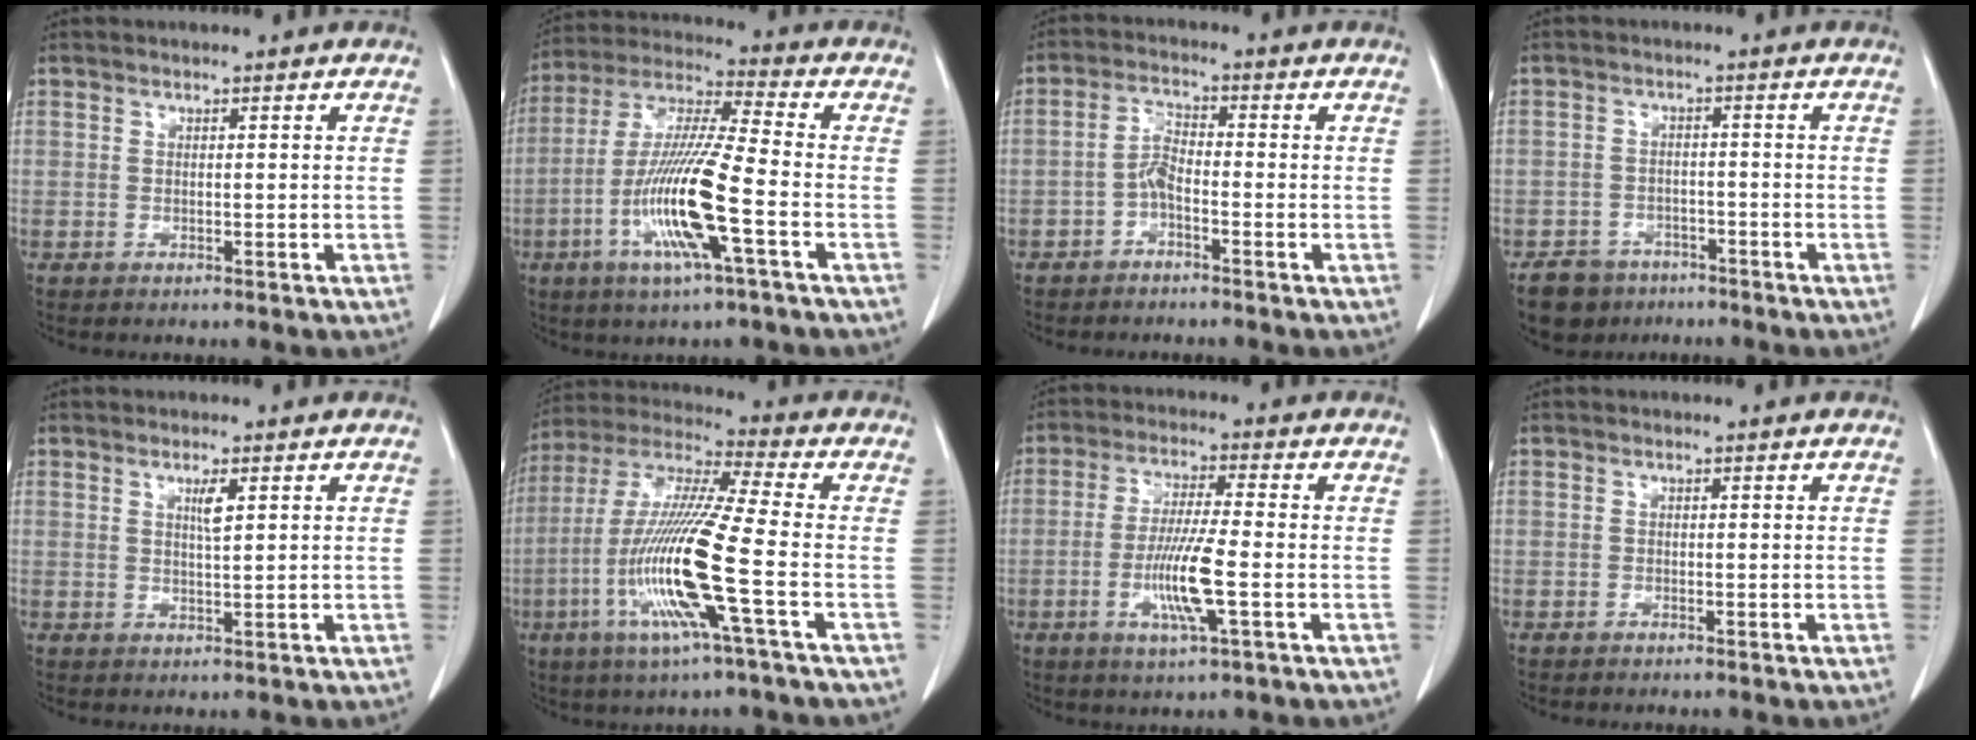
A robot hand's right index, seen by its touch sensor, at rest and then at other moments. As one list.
[{"total": 14.8, "force": [-4.5, 0.3, 14.1], "torque": [-0.286, -0.010, -0.089]}, {"total": 3.2, "force": [-1.5, 1.0, 2.7], "torque": [-0.054, 0.008, -0.030]}, {"total": 5.6, "force": [-4.0, 3.9, 0.6], "torque": [-0.015, 0.006, -0.063]}, {"total": 2.1, "force": [0.9, 0.1, 1.9], "torque": [-0.036, -0.003, 0.016]}, {"total": 16.4, "force": [-4.7, -0.7, 15.7], "torque": [-0.324, -0.015, -0.100]}, {"total": 8.7, "force": [-2.2, 0.1, 8.4], "torque": [-0.161, -0.010, -0.043]}, {"total": 0.0}]